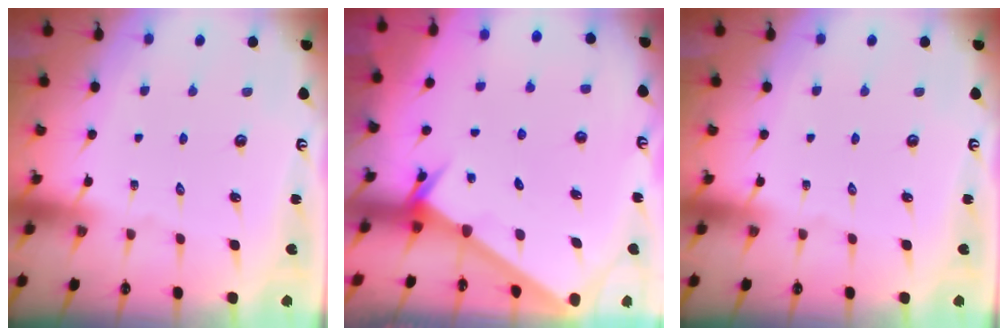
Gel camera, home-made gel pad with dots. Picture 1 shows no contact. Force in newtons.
{"total": 2.5, "press": 2.5, "slide": 0.3}
{"total": 0.0}